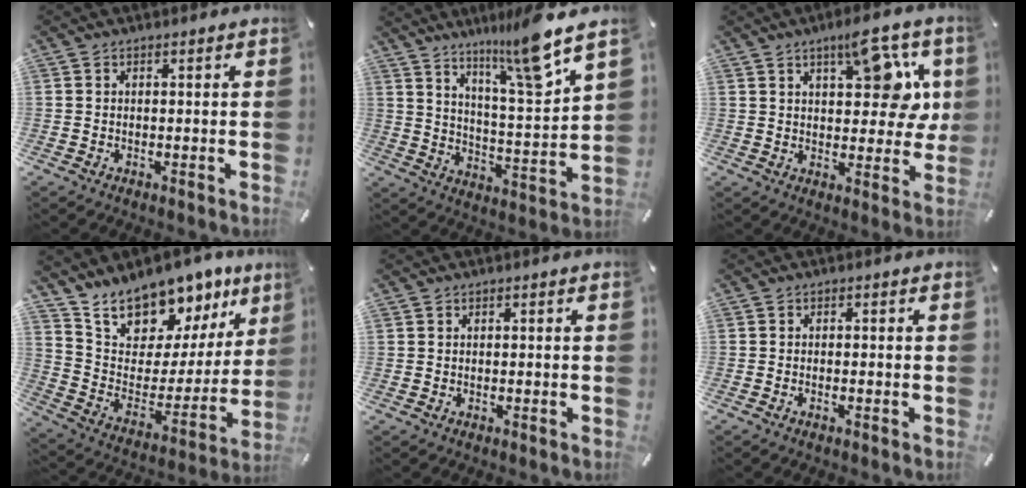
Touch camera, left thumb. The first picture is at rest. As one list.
[{"total": 14.2, "force": [11.6, 0.9, 8.2], "torque": [-0.138, -0.082, 0.187]}, {"total": 13.6, "force": [6.4, 6.2, 10.2], "torque": [-0.124, -0.030, 0.103]}, {"total": 13.6, "force": [12.3, 5.8, 0.7], "torque": [-0.018, -0.128, 0.218]}, {"total": 0.0}, {"total": 1.0, "force": [-0.5, 0.1, 0.8], "torque": [-0.014, -0.001, -0.008]}]